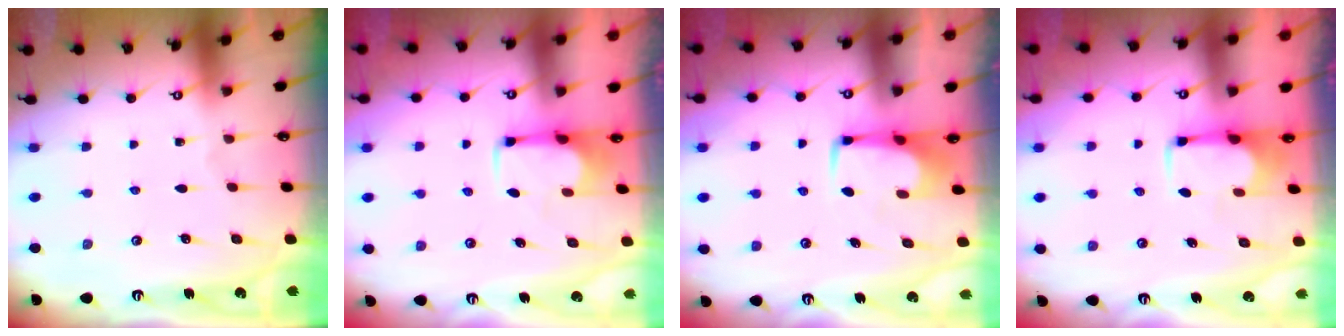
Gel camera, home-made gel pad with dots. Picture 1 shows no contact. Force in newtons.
{"total": 2.5, "press": 2.3, "slide": 0.9}
{"total": 1.6, "press": 1.4, "slide": 0.7}
{"total": 1.8, "press": 1.6, "slide": 0.7}